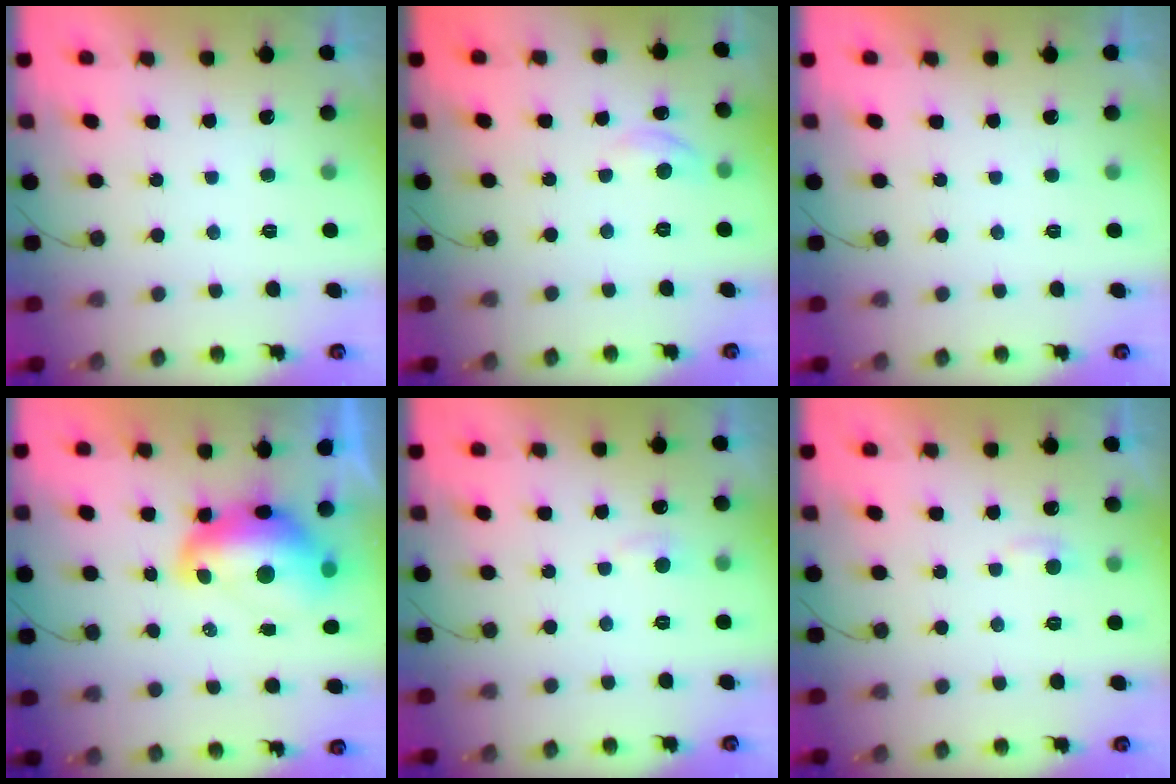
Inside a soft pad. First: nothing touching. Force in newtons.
{"total": 5.1, "press": 5.0, "slide": 0.6}
{"total": 0.0}
{"total": 12.1, "press": 12.0, "slide": 1.5}
{"total": 4.0, "press": 3.9, "slide": 0.5}
{"total": 3.5, "press": 3.5, "slide": 0.4}